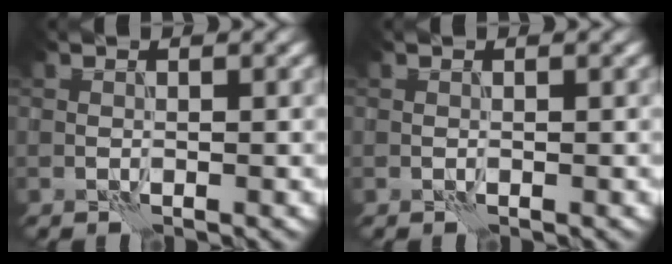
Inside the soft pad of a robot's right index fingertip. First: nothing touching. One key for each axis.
{"total": 0.0}